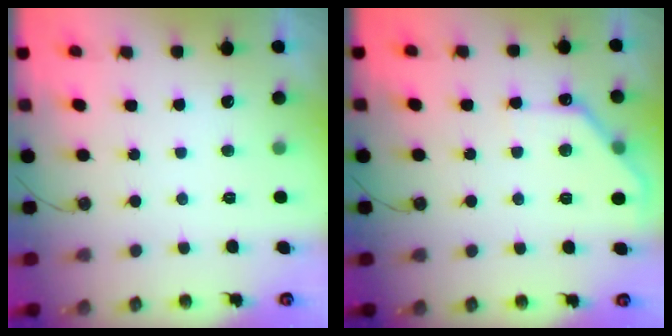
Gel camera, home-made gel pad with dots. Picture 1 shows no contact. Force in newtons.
{"total": 9.4, "press": 9.4, "slide": 0.4}